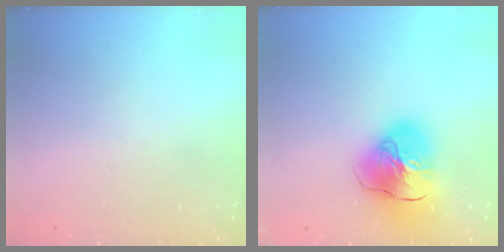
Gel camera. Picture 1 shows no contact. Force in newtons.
{"total": 17.4, "press": 17.2, "slide": 2.3}